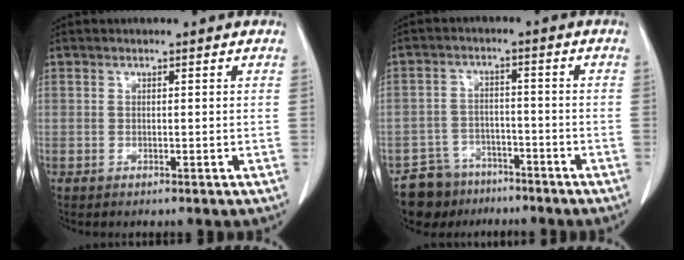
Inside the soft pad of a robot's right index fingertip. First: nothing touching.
{"total": 6.9, "force": [-5.6, 4.1, -0.1], "torque": [0.005, 0.015, -0.094]}